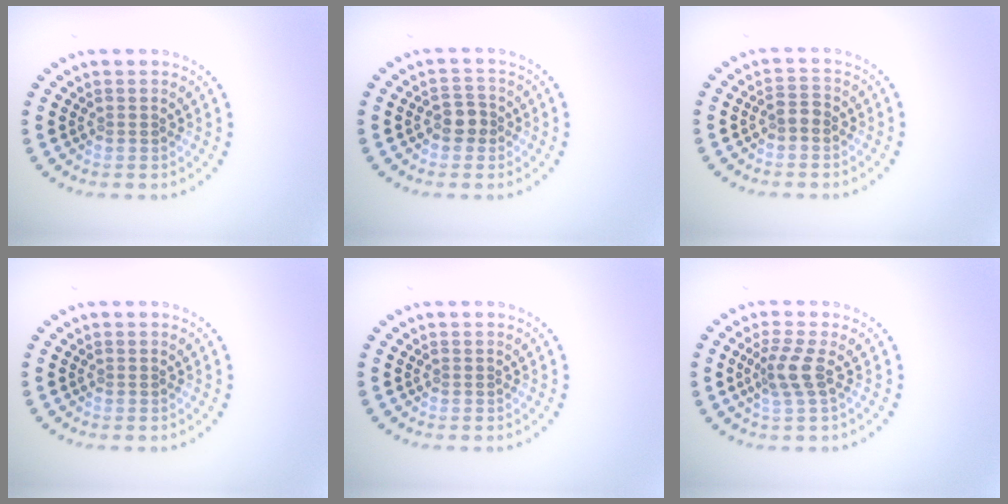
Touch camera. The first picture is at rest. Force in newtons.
{"total": 1.9, "press": 1.8, "slide": 0.7}
{"total": 1.2, "press": 1.1, "slide": 0.3}
{"total": 0.0}
{"total": 0.0}
{"total": 2.4, "press": 1.8, "slide": 1.6}